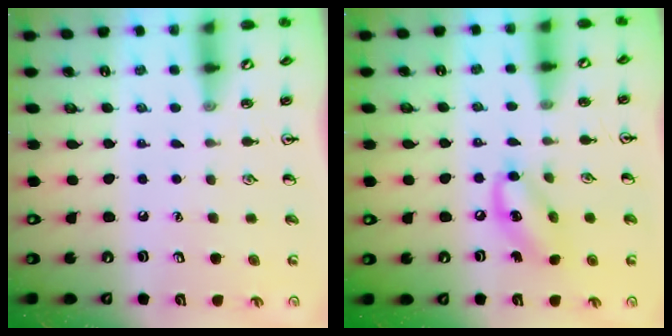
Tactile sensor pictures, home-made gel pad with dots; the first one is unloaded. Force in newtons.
{"total": 9.3, "press": 9.1, "slide": 1.7}